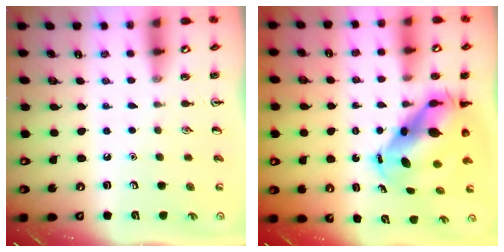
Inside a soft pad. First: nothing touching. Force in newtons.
{"total": 10.8, "press": 10.6, "slide": 2.4}